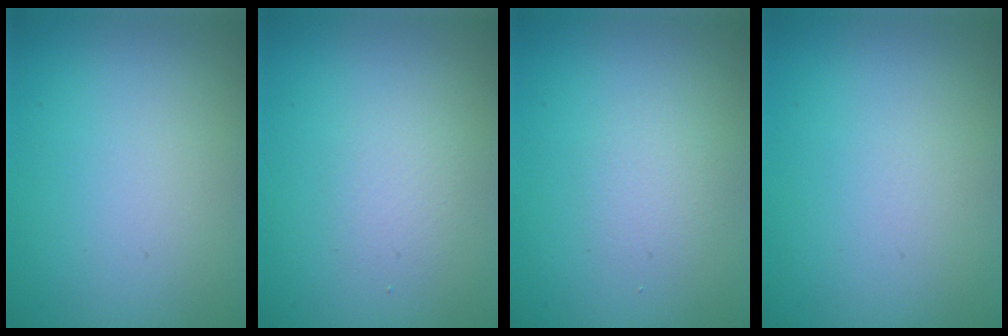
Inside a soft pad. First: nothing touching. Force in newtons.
{"total": 1.4, "press": 1.4, "slide": 0.0}
{"total": 1.3, "press": 1.3, "slide": 0.0}
{"total": 0.0}